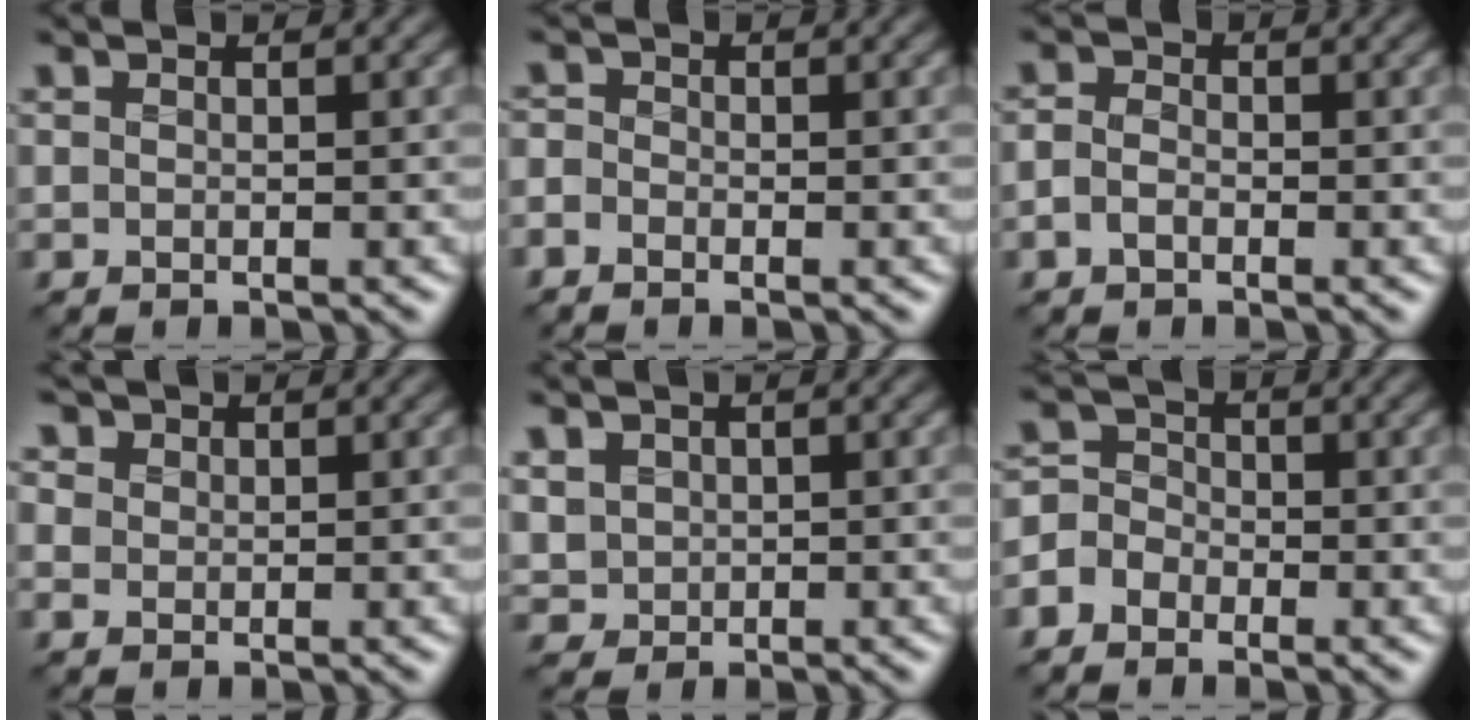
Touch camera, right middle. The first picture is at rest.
{"total": 1.3, "force": [-0.8, 0.8, 0.6], "torque": [-0.009, -0.003, -0.019]}
{"total": 1.5, "force": [-0.7, 1.0, 0.9], "torque": [-0.018, 0.002, -0.017]}
{"total": 2.3, "force": [1.0, 1.9, 0.7], "torque": [-0.020, 0.007, 0.010]}
{"total": 2.6, "force": [1.0, 2.2, 0.9], "torque": [-0.044, 0.004, 0.033]}
{"total": 3.4, "force": [-1.6, 2.9, 1.0], "torque": [-0.001, 0.008, -0.040]}